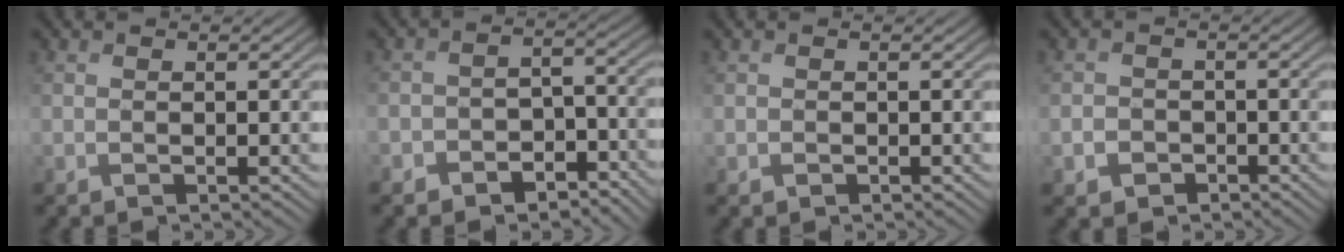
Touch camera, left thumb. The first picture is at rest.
{"total": 5.3, "force": [-3.8, 3.0, 2.2], "torque": [-0.033, -0.006, -0.071]}
{"total": 0.0}
{"total": 2.5, "force": [-1.2, 2.1, 0.7], "torque": [-0.010, -0.003, -0.025]}